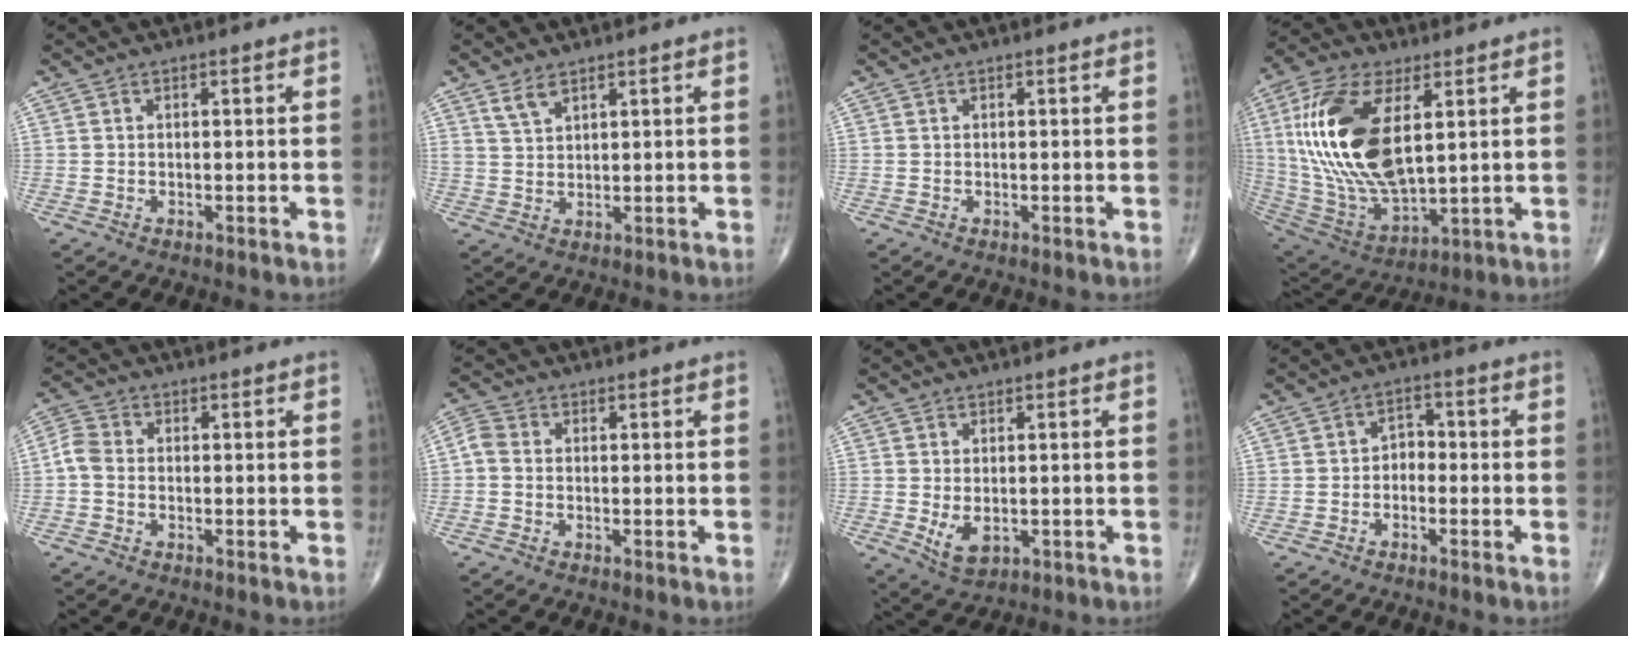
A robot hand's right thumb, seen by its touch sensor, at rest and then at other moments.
{"total": 3.3, "force": [2.4, 1.4, 1.8], "torque": [-0.034, -0.011, 0.053]}
{"total": 0.0}
{"total": 23.4, "force": [5.1, 11.4, 19.8], "torque": [-0.402, -0.025, 0.100]}
{"total": 3.6, "force": [-0.6, 2.6, 2.4], "torque": [-0.052, 0.009, -0.024]}
{"total": 2.6, "force": [-0.3, 2.0, 1.7], "torque": [-0.035, 0.007, -0.018]}
{"total": 4.6, "force": [-0.7, 2.8, 3.6], "torque": [-0.058, -0.011, -0.002]}
{"total": 3.2, "force": [-1.1, 2.4, 1.9], "torque": [-0.012, 0.022, -0.030]}